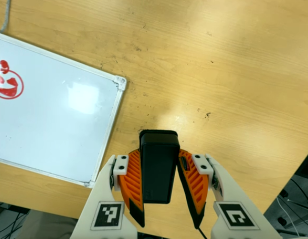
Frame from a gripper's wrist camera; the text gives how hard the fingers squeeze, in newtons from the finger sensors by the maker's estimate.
{"total": 4.7, "left": 3.7, "right": 5.6}